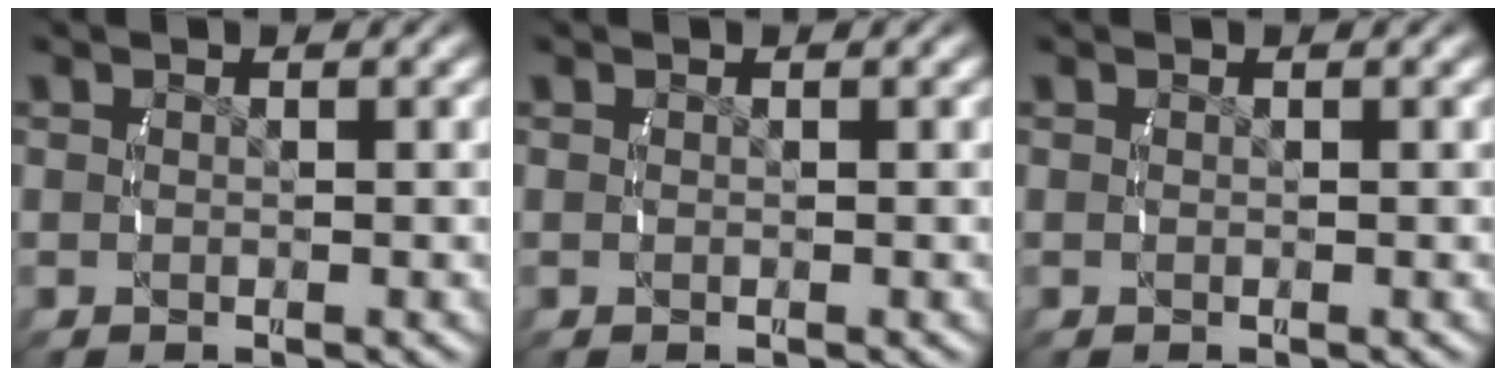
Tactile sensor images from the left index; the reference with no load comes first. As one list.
[{"total": 0.0}, {"total": 0.0}]